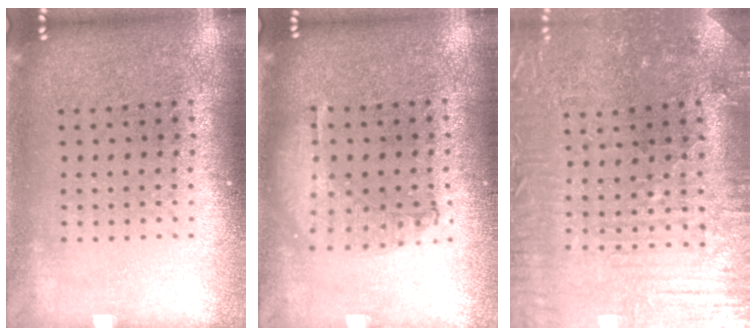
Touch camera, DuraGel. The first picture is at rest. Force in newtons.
{"total": 0.6, "press": 0.6, "slide": 0.2}
{"total": 1.6, "press": 1.5, "slide": 0.5}